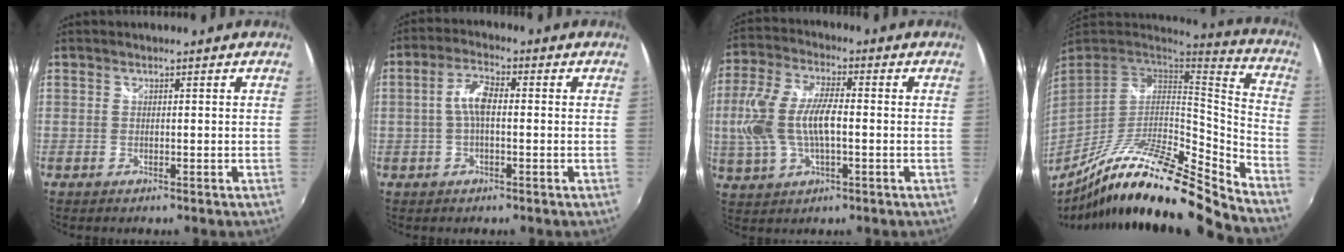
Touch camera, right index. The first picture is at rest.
{"total": 5.1, "force": [-0.3, 2.0, 4.6], "torque": [-0.096, 0.014, -0.007]}
{"total": 13.0, "force": [-0.9, 5.8, 11.6], "torque": [-0.252, 0.007, -0.016]}
{"total": 22.1, "force": [-17.1, 1.9, 13.8], "torque": [-0.224, -0.030, -0.306]}